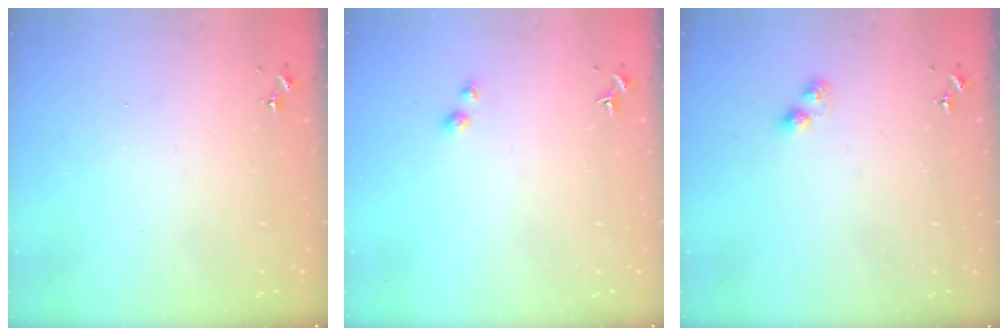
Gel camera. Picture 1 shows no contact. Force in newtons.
{"total": 2.7, "press": 2.7, "slide": 0.2}
{"total": 2.8, "press": 2.8, "slide": 0.5}